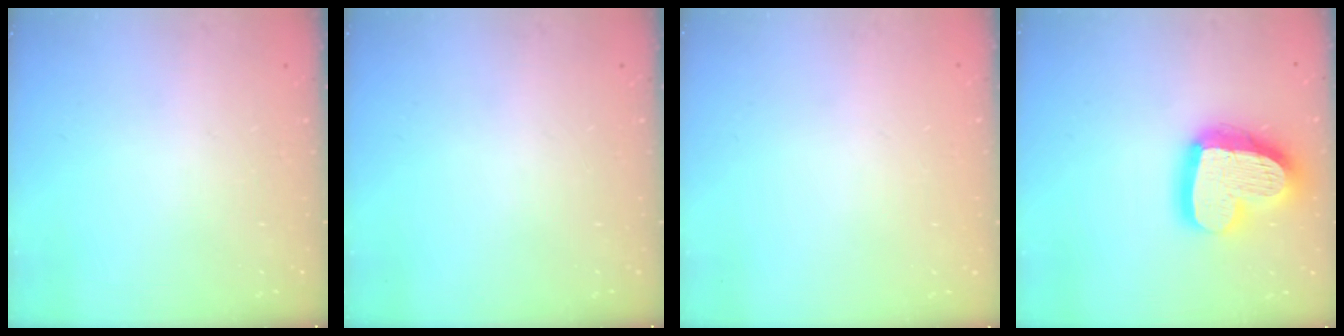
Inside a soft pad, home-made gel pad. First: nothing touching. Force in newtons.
{"total": 0.0}
{"total": 0.0}
{"total": 21.5, "press": 21.4, "slide": 2.1}